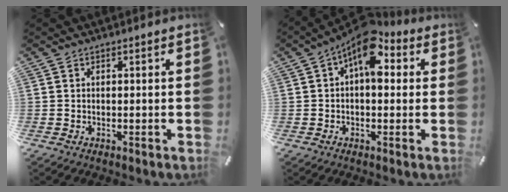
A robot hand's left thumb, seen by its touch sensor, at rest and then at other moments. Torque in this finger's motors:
{"motor_torque": [2.43, 2.57, 1.91, -0.86, 0.55]}